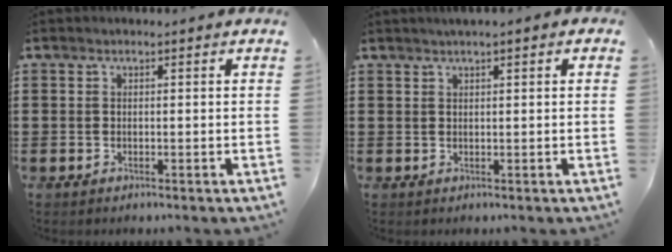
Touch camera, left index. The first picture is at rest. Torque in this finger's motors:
{"motor_torque": [1.52, -0.62, 0.84, 0.13]}